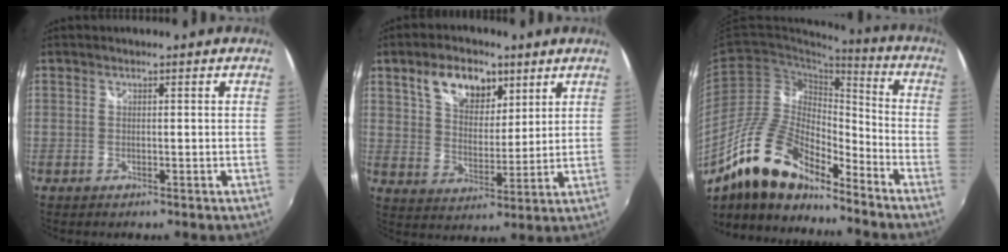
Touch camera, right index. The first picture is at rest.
{"total": 11.1, "force": [6.2, 6.5, 6.5], "torque": [-0.114, 0.020, 0.110]}
{"total": 16.8, "force": [-12.8, 5.9, 9.0], "torque": [-0.175, 0.007, -0.242]}